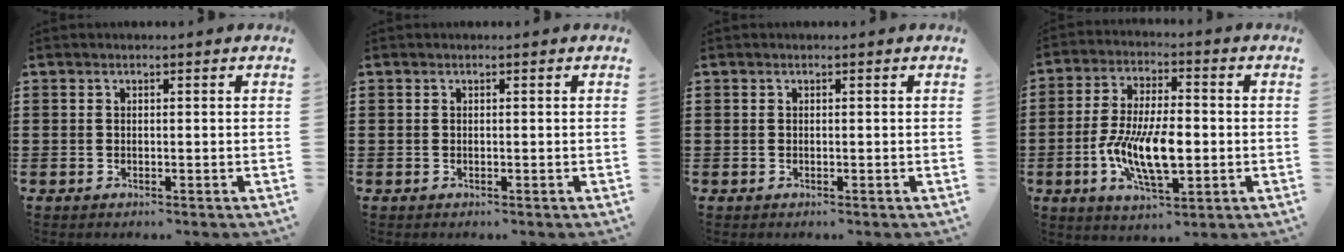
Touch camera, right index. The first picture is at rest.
{"total": 0.0}
{"total": 0.0}
{"total": 11.0, "force": [-2.2, 4.9, 9.6], "torque": [-0.209, -0.009, -0.041]}